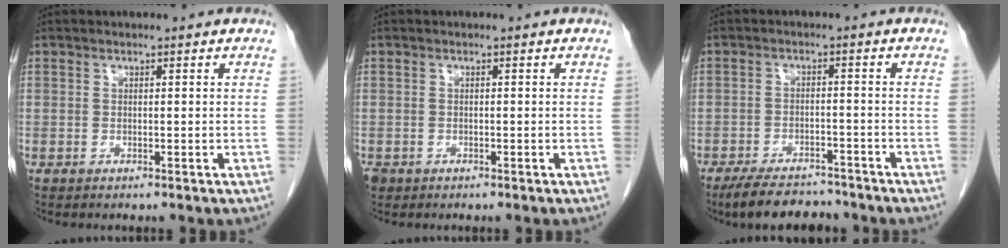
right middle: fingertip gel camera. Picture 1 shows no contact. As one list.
[{"total": 1.5, "force": [-1.0, 1.1, 0.5], "torque": [-0.014, 0.000, -0.015]}, {"total": 8.3, "force": [-7.3, 2.7, 2.9], "torque": [-0.049, -0.008, -0.115]}]